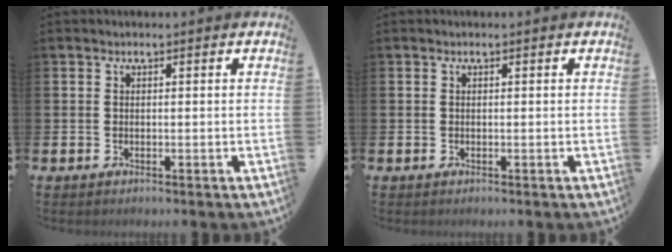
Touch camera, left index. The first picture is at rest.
{"total": 0.0}